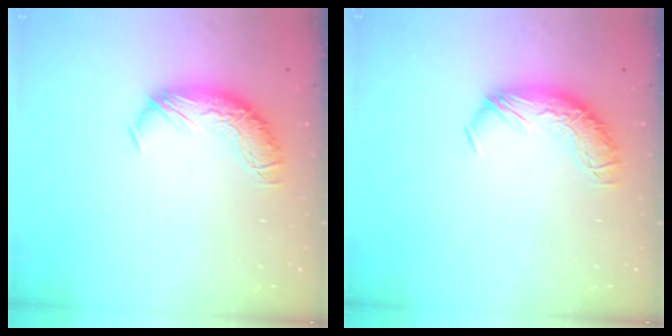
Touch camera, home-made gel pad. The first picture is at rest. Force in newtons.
{"total": 0.0}